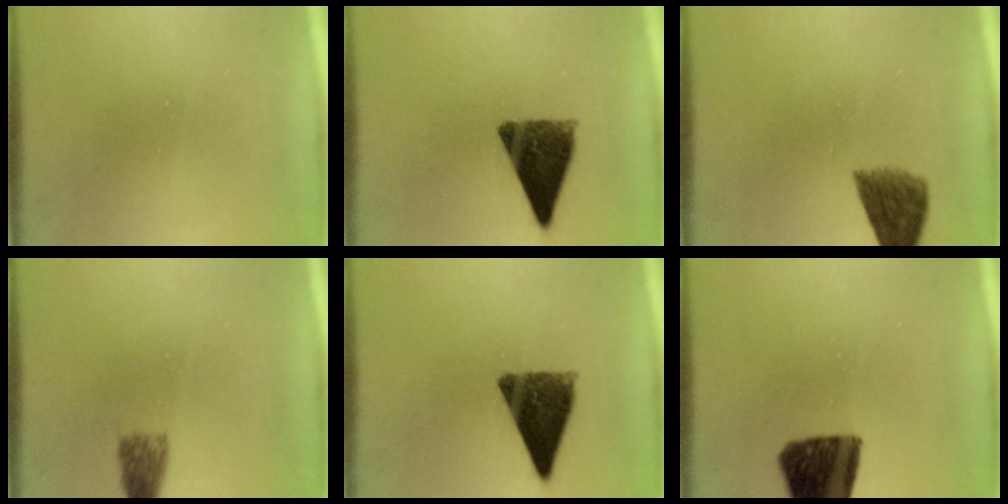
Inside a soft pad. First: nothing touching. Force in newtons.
{"total": 10.2}
{"total": 6.0}
{"total": 2.7}
{"total": 10.2}
{"total": 11.8}